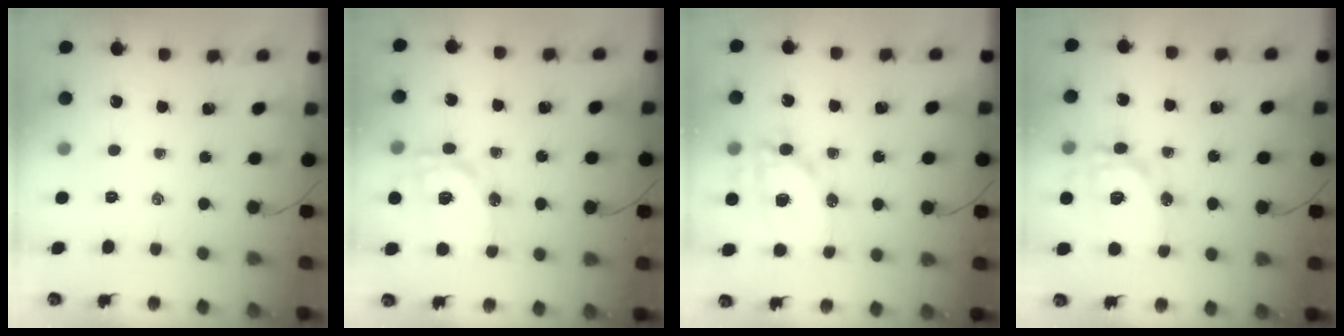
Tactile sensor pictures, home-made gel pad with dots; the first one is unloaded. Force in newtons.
{"total": 15.7, "press": 15.5, "slide": 2.8}
{"total": 15.9, "press": 15.5, "slide": 3.4}
{"total": 15.3, "press": 15.2, "slide": 2.1}